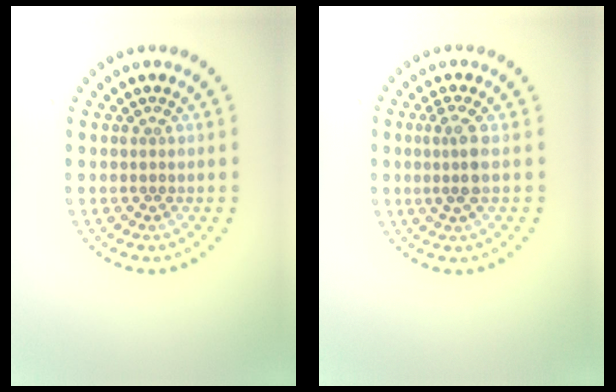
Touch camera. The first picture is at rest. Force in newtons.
{"total": 2.2, "press": 1.8, "slide": 1.2}